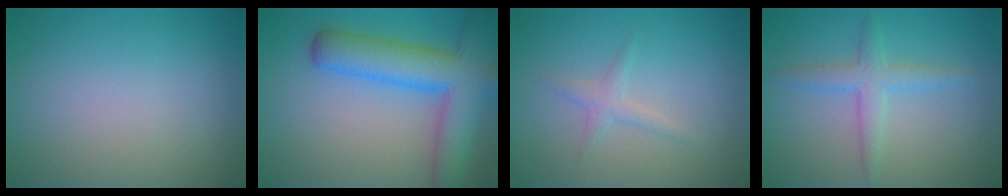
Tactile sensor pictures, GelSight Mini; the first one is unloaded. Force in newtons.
{"total": 8.5, "press": 8.4, "slide": 0.5}
{"total": 1.3, "press": 1.3, "slide": 0.0}
{"total": 2.7, "press": 2.7, "slide": 0.1}